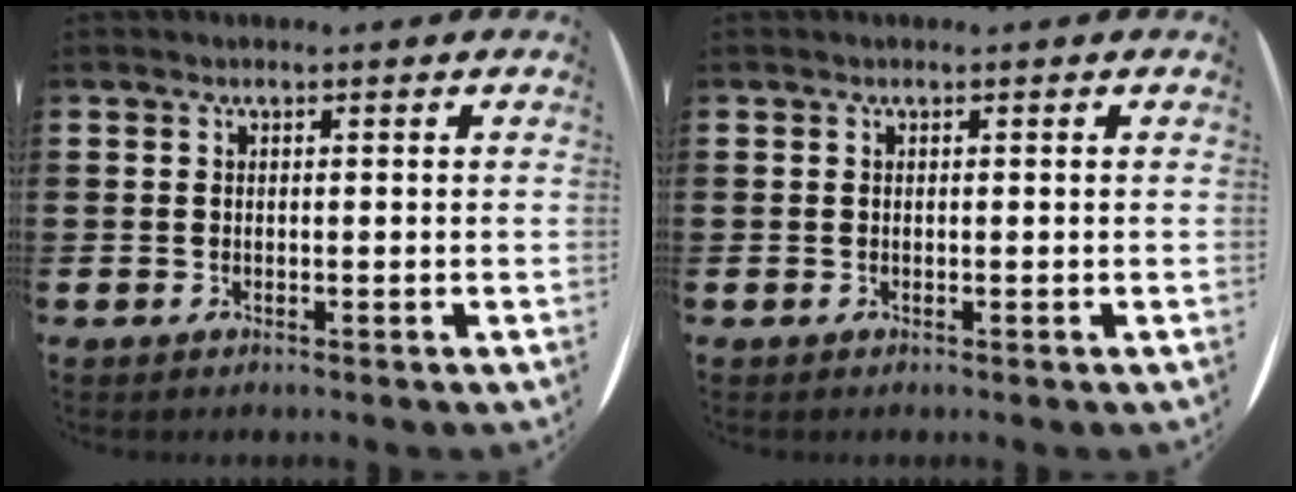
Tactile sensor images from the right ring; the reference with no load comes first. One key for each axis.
{"total": 0.0}